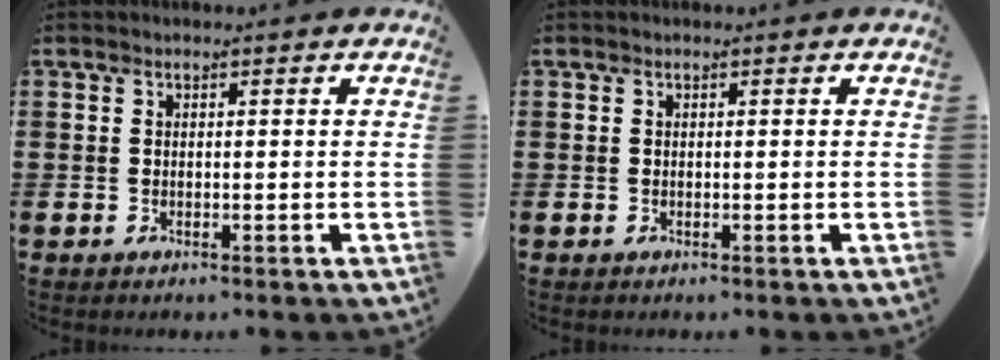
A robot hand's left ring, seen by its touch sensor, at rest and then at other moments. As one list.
[{"total": 0.0}]